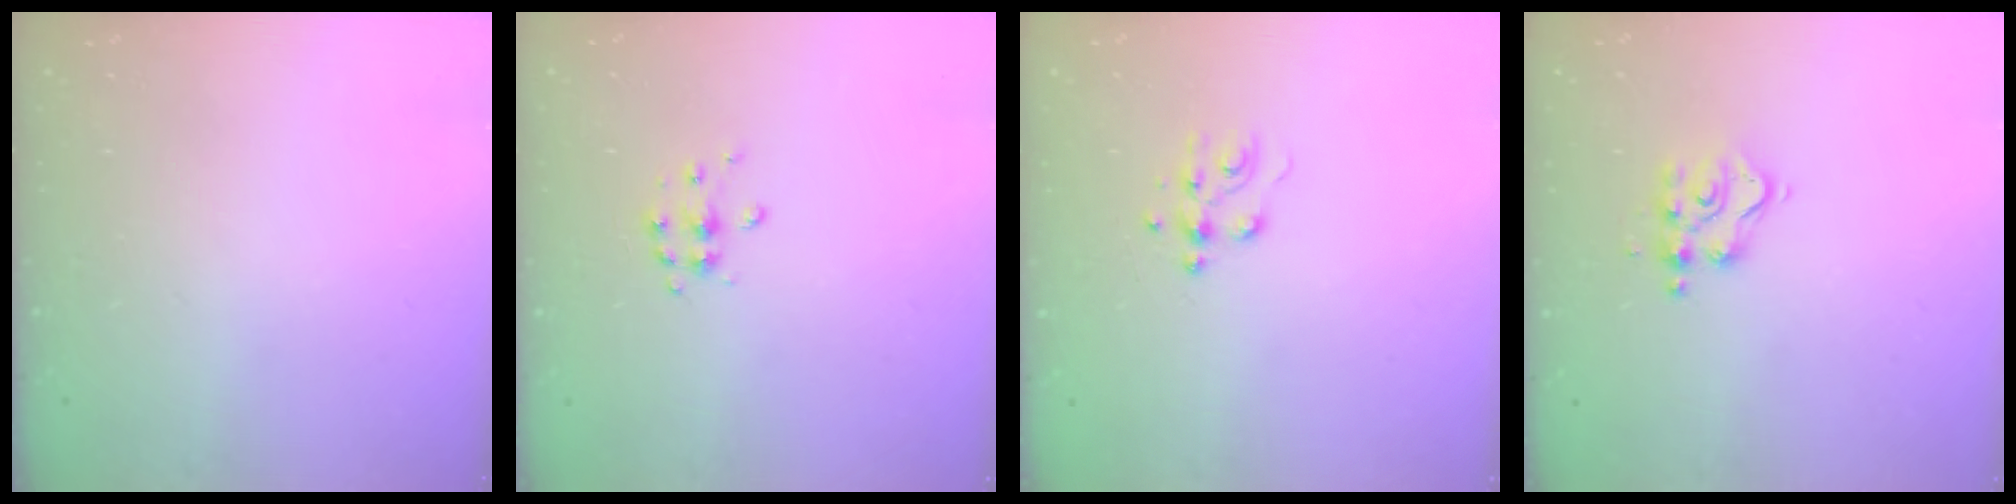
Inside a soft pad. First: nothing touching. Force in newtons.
{"total": 5.5, "press": 5.5, "slide": 0.6}
{"total": 6.1, "press": 6.1, "slide": 0.8}
{"total": 6.1, "press": 6.1, "slide": 0.3}